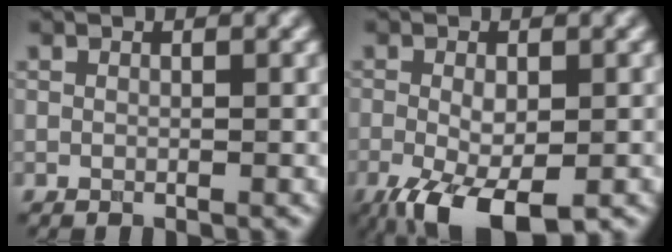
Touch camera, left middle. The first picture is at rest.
{"total": 6.3, "force": [-3.0, 2.6, 4.9], "torque": [-0.095, -0.016, -0.047]}